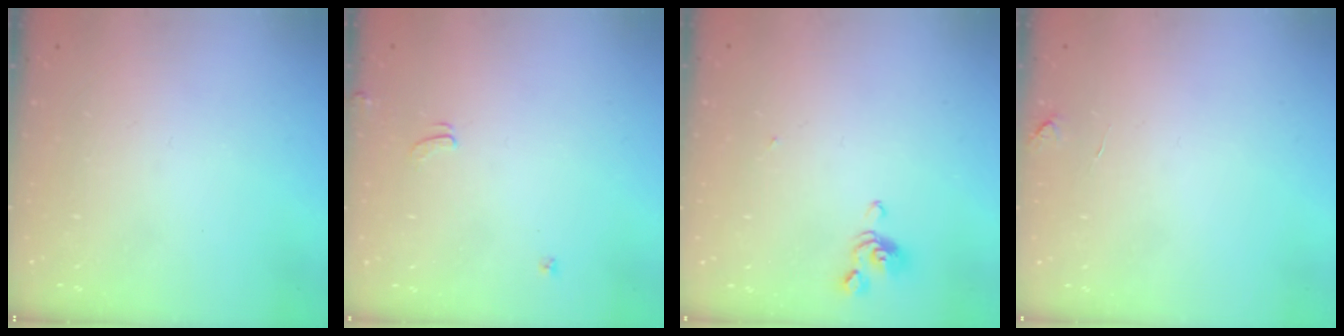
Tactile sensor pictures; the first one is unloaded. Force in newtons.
{"total": 1.6, "press": 1.5, "slide": 0.3}
{"total": 1.2, "press": 1.1, "slide": 0.4}
{"total": 1.3, "press": 1.2, "slide": 0.5}